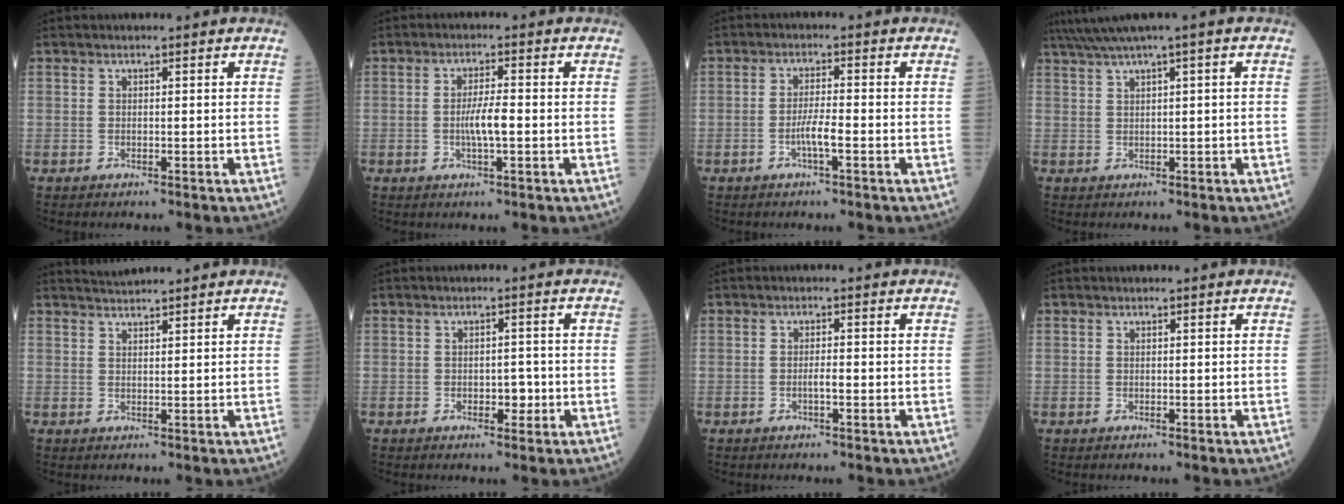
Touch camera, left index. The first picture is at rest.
{"total": 3.8, "force": [-0.7, 0.4, 3.7], "torque": [-0.072, -0.004, -0.016]}
{"total": 3.3, "force": [-1.4, 0.1, 3.0], "torque": [-0.057, -0.003, -0.031]}
{"total": 4.7, "force": [2.8, -0.6, 3.8], "torque": [-0.081, 0.023, 0.057]}
{"total": 2.5, "force": [2.4, -0.5, 0.2], "torque": [-0.003, 0.016, 0.049]}
{"total": 2.4, "force": [-0.8, 1.4, 1.8], "torque": [-0.021, 0.003, -0.011]}
{"total": 1.4, "force": [-0.6, 0.2, 1.3], "torque": [-0.023, -0.001, -0.013]}
{"total": 0.0}